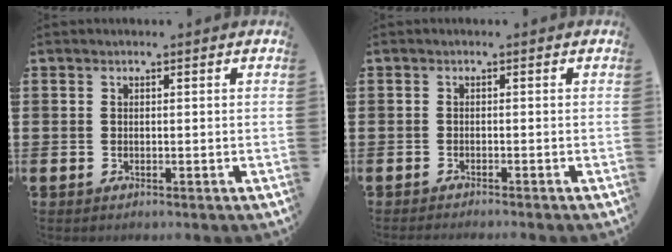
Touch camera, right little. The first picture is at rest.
{"total": 0.7, "force": [-0.6, -0.2, 0.0], "torque": [0.001, -0.002, -0.013]}